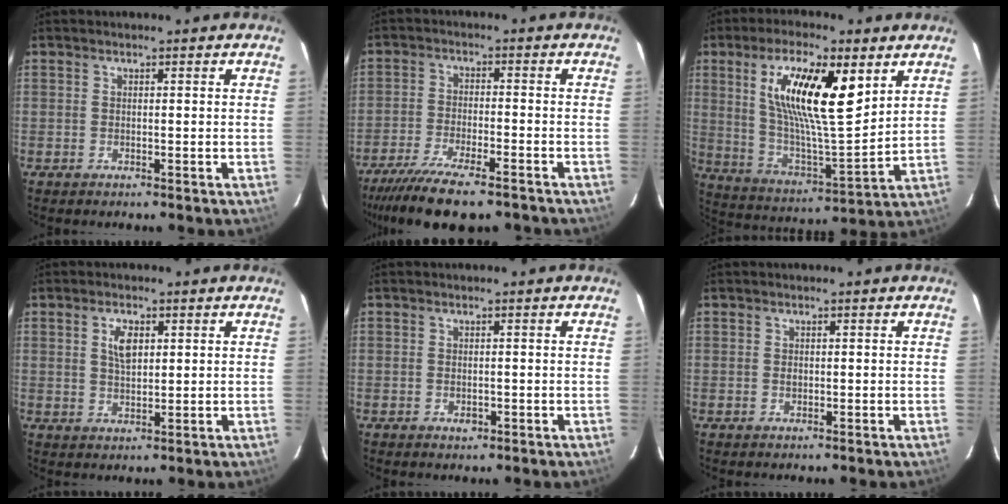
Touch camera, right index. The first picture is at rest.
{"total": 14.2, "force": [-11.4, 3.3, 7.9], "torque": [-0.172, -0.038, -0.190]}
{"total": 19.1, "force": [7.8, 5.4, 16.6], "torque": [-0.298, 0.001, 0.143]}
{"total": 4.3, "force": [1.4, 2.2, 3.4], "torque": [-0.061, 0.006, 0.028]}
{"total": 1.5, "force": [-0.6, 1.1, 0.8], "torque": [-0.012, -0.001, -0.008]}
{"total": 0.8, "force": [-0.1, 0.7, 0.5], "torque": [-0.006, 0.001, -0.001]}